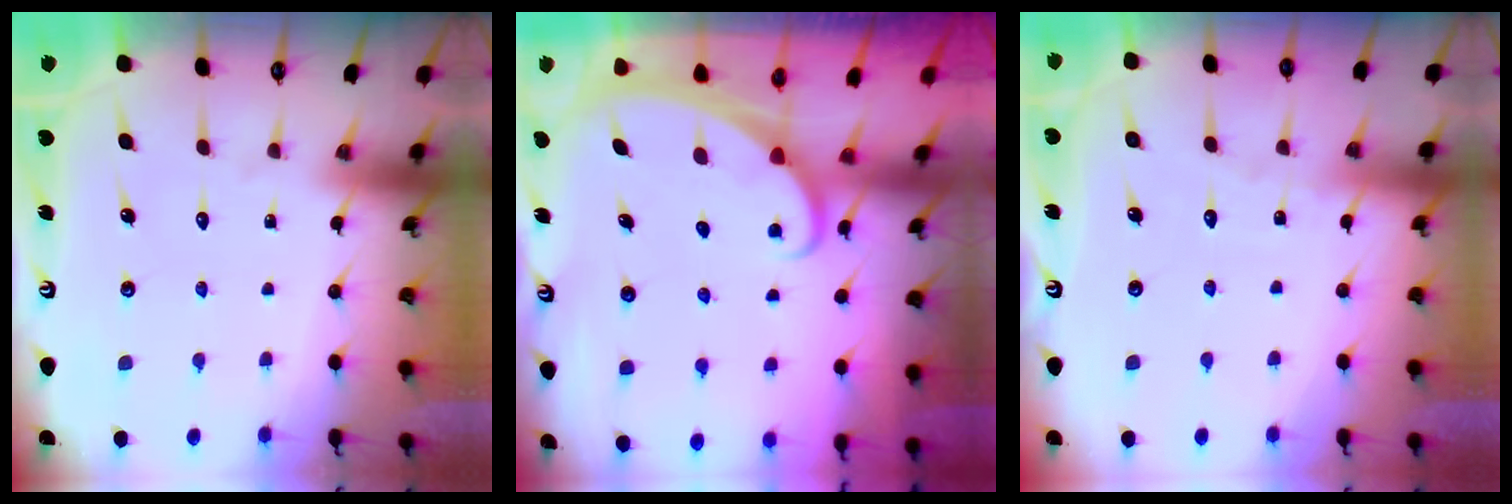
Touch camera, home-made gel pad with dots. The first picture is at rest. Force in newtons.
{"total": 1.9, "press": 1.9, "slide": 0.1}
{"total": 2.5, "press": 2.5, "slide": 0.3}